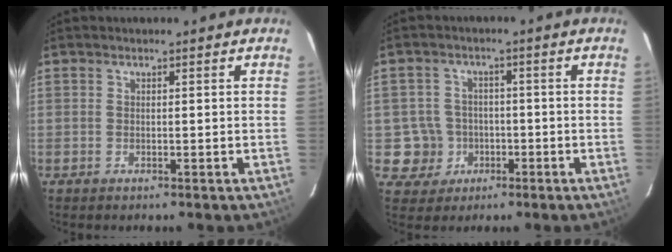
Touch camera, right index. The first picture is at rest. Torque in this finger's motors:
{"motor_torque": [-0.05, 0.14, -0.63, -0.21]}